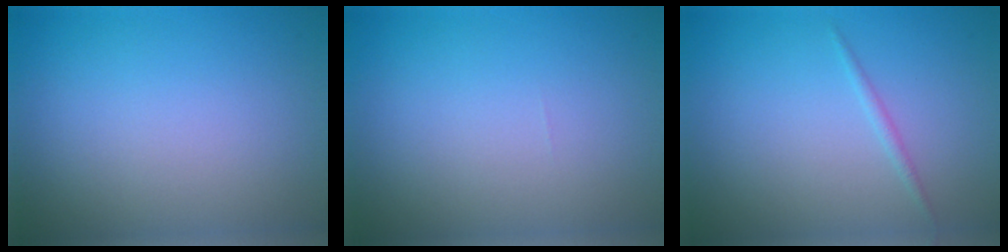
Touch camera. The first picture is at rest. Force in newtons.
{"total": 0.0}
{"total": 0.8, "press": 0.8, "slide": 0.0}